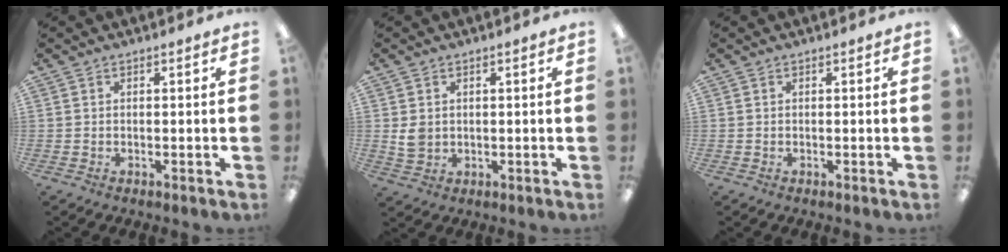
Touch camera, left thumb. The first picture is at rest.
{"total": 3.9, "force": [0.7, 3.2, 2.1], "torque": [-0.032, 0.002, 0.014]}
{"total": 0.0}